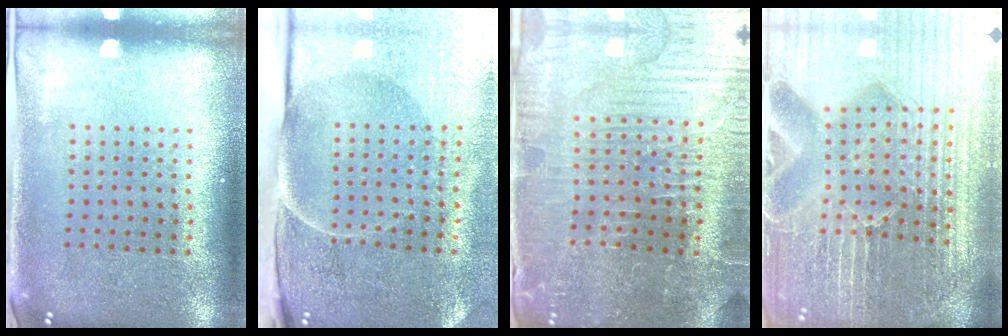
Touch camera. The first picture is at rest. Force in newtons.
{"total": 4.9, "press": 3.9, "slide": 3.0}
{"total": 3.6, "press": 3.6, "slide": 0.4}
{"total": 6.7, "press": 5.9, "slide": 3.3}